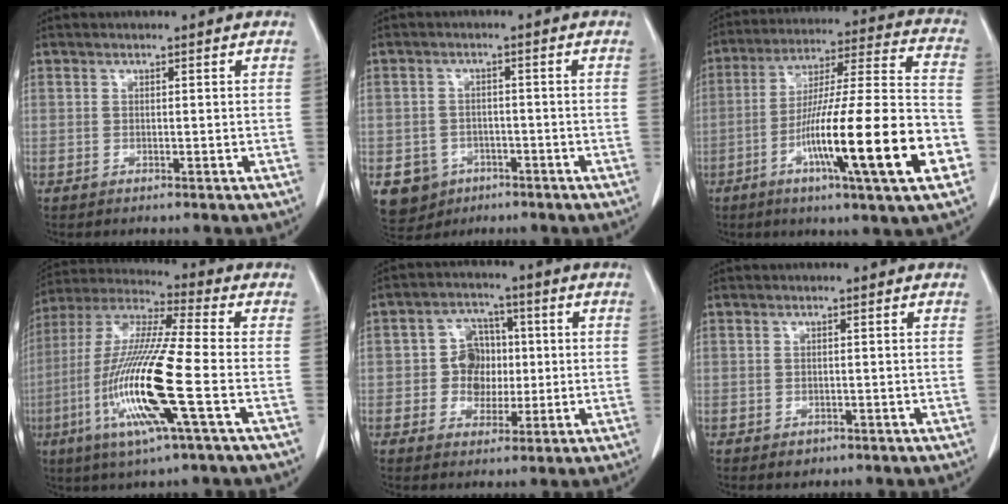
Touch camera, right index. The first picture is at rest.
{"total": 5.8, "force": [-2.8, 5.0, 1.1], "torque": [-0.020, 0.008, -0.035]}
{"total": 22.5, "force": [-8.1, 0.8, 21.0], "torque": [-0.321, -0.015, -0.133]}
{"total": 17.8, "force": [-5.0, 0.5, 17.0], "torque": [-0.357, -0.019, -0.101]}
{"total": 6.6, "force": [-0.1, 5.9, 2.9], "torque": [-0.046, 0.023, 0.001]}
{"total": 1.3, "force": [-0.6, 1.1, 0.3], "torque": [-0.003, 0.002, -0.002]}